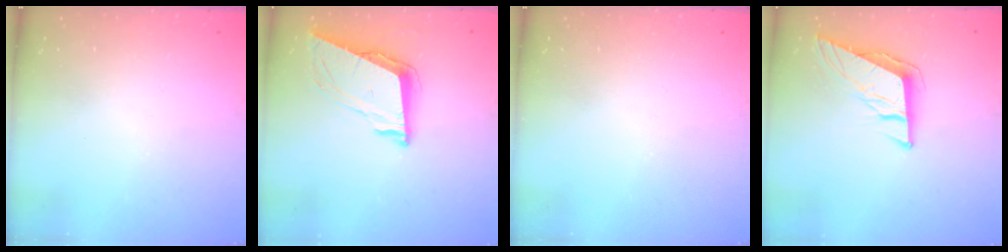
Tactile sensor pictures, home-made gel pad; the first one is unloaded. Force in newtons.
{"total": 9.0, "press": 8.4, "slide": 3.2}
{"total": 0.0}
{"total": 10.2, "press": 10.0, "slide": 1.6}